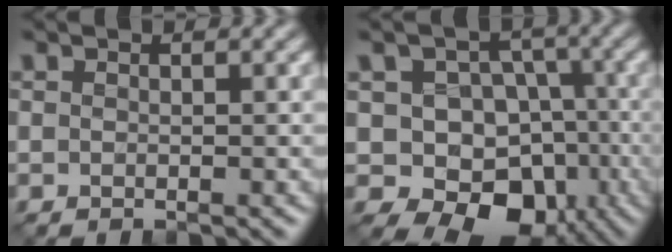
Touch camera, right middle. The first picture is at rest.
{"total": 9.4, "force": [-2.8, 7.6, 4.7], "torque": [-0.038, 0.008, -0.065]}